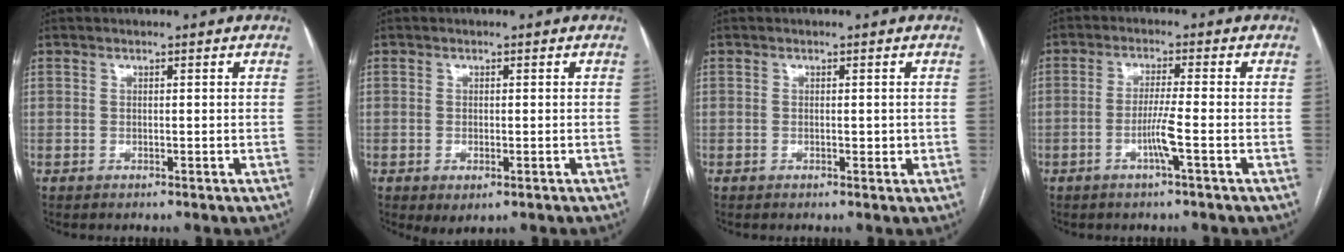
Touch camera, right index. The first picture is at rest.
{"total": 2.6, "force": [-1.1, 1.1, 2.1], "torque": [-0.031, -0.004, -0.008]}
{"total": 1.0, "force": [0.0, 0.6, 0.8], "torque": [-0.007, 0.002, 0.003]}
{"total": 4.1, "force": [-1.4, -0.7, 3.8], "torque": [-0.071, -0.003, -0.028]}